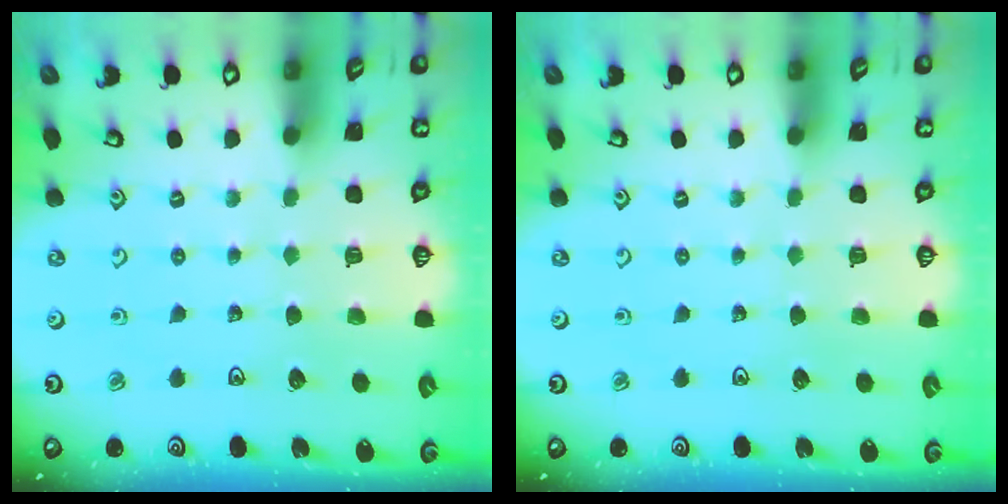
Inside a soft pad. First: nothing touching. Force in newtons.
{"total": 0.0}